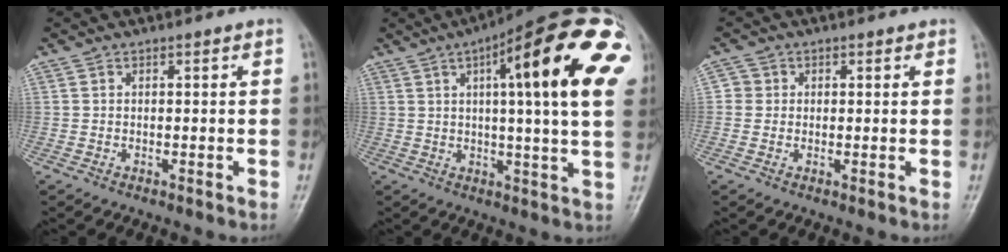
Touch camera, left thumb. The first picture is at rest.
{"total": 23.7, "force": [6.9, 4.8, 22.1], "torque": [-0.272, 0.015, 0.082]}
{"total": 2.2, "force": [0.3, 2.2, 0.1], "torque": [0.018, 0.004, -0.003]}